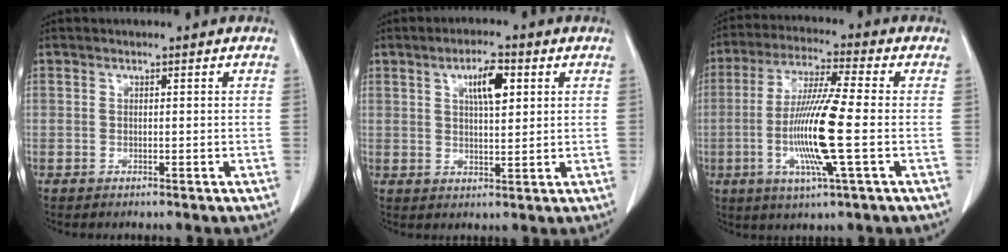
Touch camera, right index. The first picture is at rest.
{"total": 5.7, "force": [2.2, 1.6, 5.0], "torque": [-0.086, 0.004, 0.037]}
{"total": 12.8, "force": [-2.3, -0.2, 12.6], "torque": [-0.253, -0.012, -0.052]}